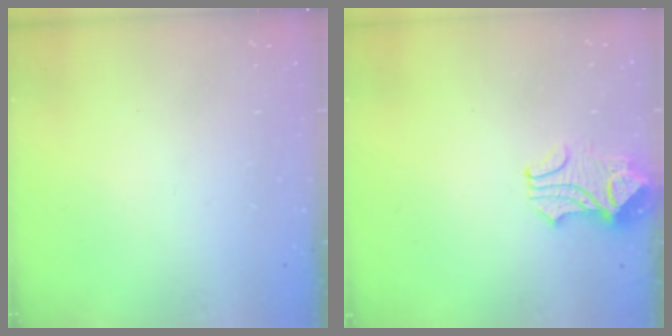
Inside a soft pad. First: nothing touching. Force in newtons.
{"total": 2.1, "press": 2.0, "slide": 0.7}